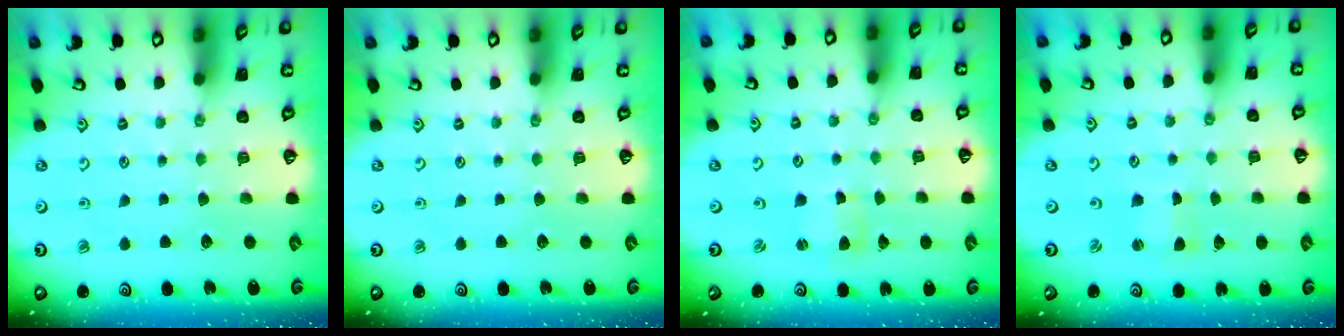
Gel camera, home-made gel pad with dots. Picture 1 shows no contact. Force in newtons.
{"total": 0.0}
{"total": 1.8, "press": 1.8, "slide": 0.2}
{"total": 1.3, "press": 1.3, "slide": 0.1}